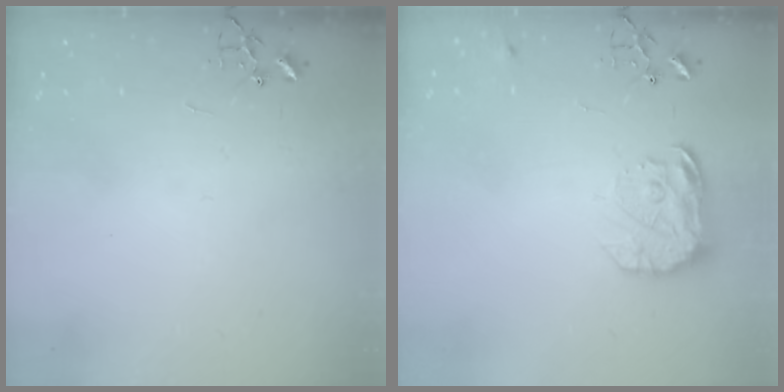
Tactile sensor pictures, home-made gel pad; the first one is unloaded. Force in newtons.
{"total": 13.9, "press": 13.8, "slide": 1.0}